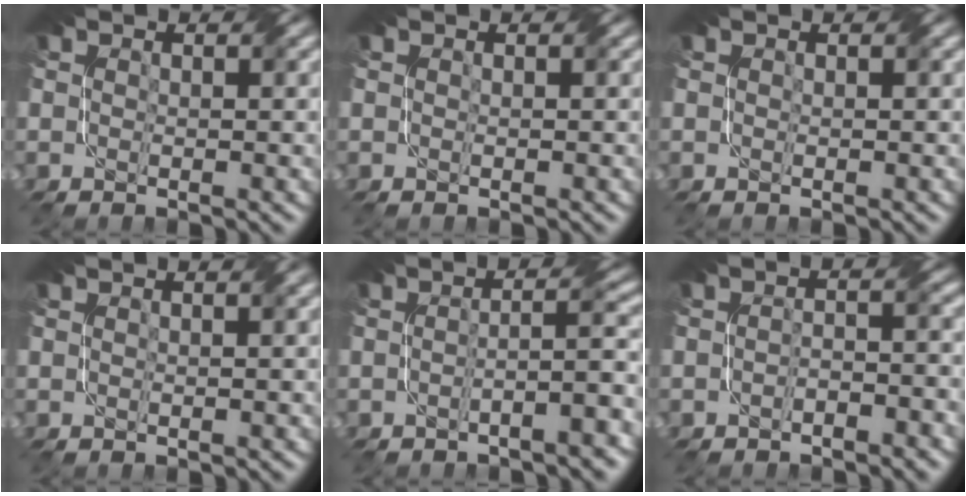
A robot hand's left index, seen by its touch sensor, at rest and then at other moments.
{"total": 0.0}
{"total": 0.0}
{"total": 1.6, "force": [1.0, 0.6, 1.1], "torque": [-0.012, 0.003, 0.001]}
{"total": 3.9, "force": [-1.6, 0.6, 3.5], "torque": [-0.047, 0.015, -0.035]}
{"total": 1.8, "force": [-1.3, 0.6, 1.2], "torque": [-0.020, 0.005, -0.022]}